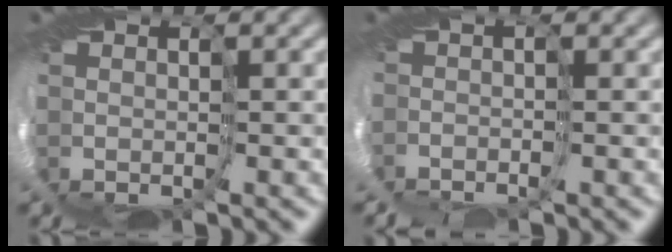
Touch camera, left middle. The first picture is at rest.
{"total": 2.4, "force": [-2.2, 0.1, 0.8], "torque": [-0.006, -0.004, -0.048]}